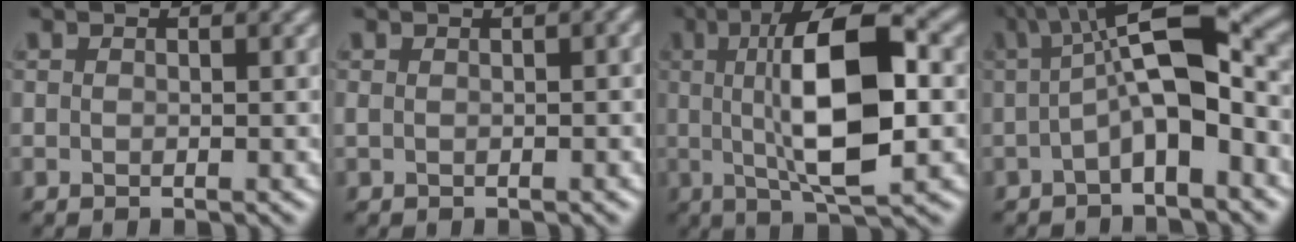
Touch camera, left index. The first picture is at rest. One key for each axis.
{"total": 2.2, "fx": 0.6, "fy": 0.8, "fz": 2.0, "tx": -0.023, "ty": 0.007, "tz": 0.010}
{"total": 11.3, "fx": 0.8, "fy": 3.6, "fz": 10.7, "tx": -0.173, "ty": 0.012, "tz": 0.009}
{"total": 8.7, "fx": 0.0, "fy": 2.6, "fz": 8.3, "tx": -0.130, "ty": 0.023, "tz": -0.012}